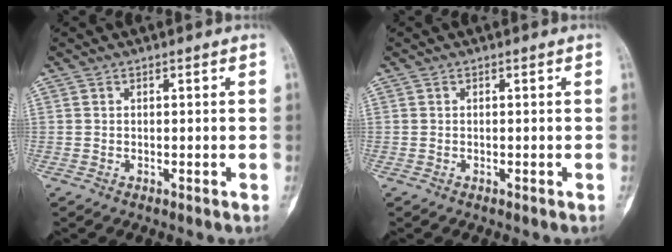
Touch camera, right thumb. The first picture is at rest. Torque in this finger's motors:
{"motor_torque": [-0.29, 0.02, -0.07, 0.14, -0.03]}